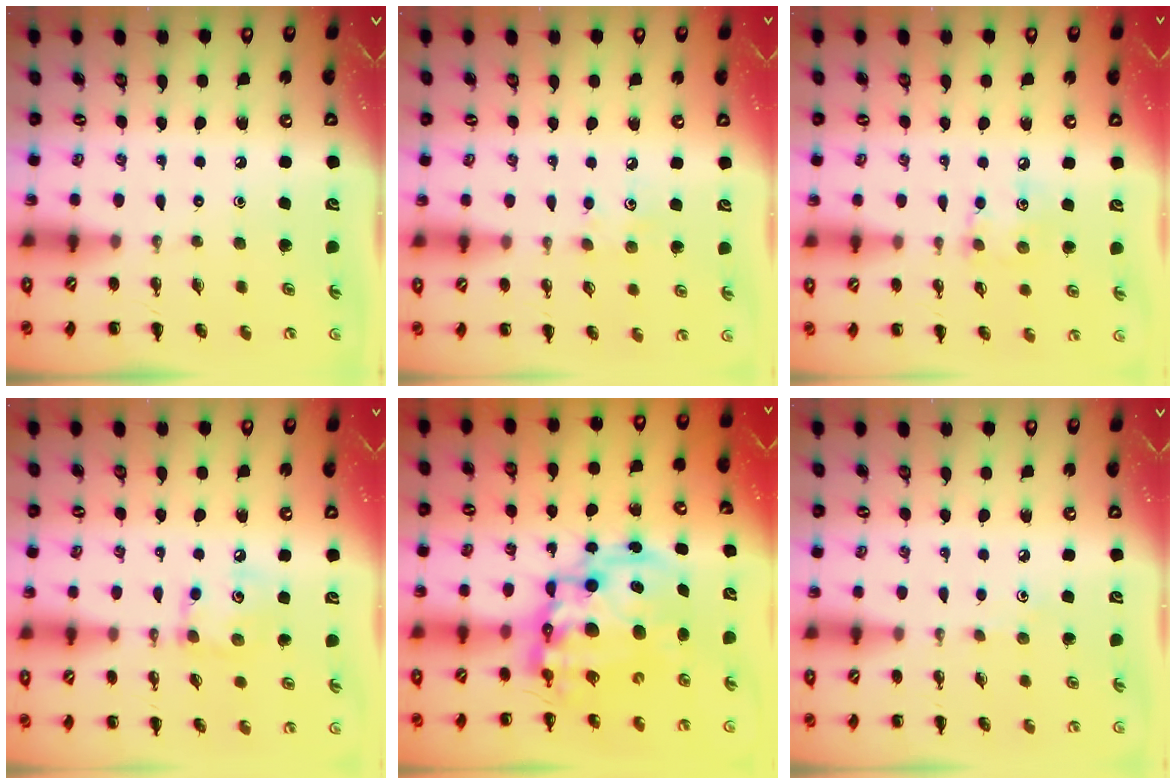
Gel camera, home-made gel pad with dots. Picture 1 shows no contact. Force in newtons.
{"total": 4.6, "press": 4.5, "slide": 1.2}
{"total": 6.2, "press": 6.2, "slide": 0.8}
{"total": 7.4, "press": 7.4, "slide": 0.3}
{"total": 16.2, "press": 15.7, "slide": 4.1}
{"total": 3.1, "press": 2.9, "slide": 1.0}